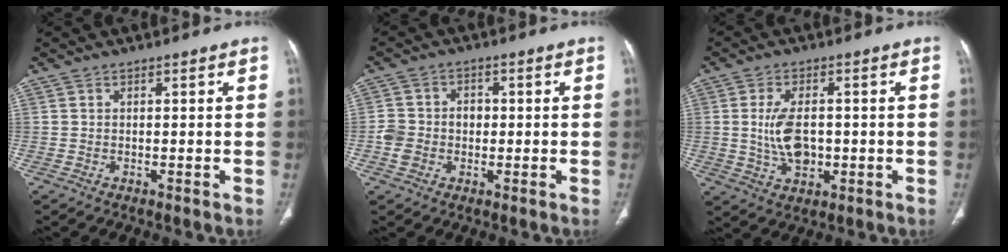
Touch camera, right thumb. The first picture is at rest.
{"total": 5.8, "force": [-0.7, 5.0, 2.8], "torque": [-0.036, 0.020, -0.015]}
{"total": 7.8, "force": [-0.2, 4.7, 6.2], "torque": [-0.113, 0.000, 0.005]}